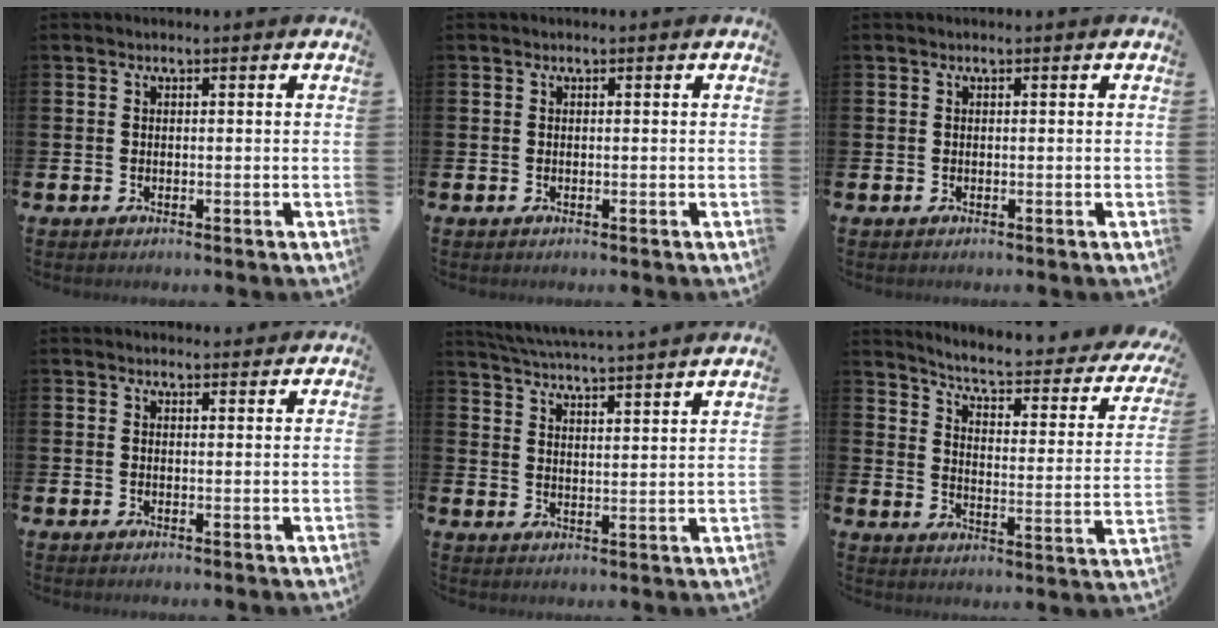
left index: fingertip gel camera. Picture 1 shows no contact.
{"total": 0.0}
{"total": 0.0}
{"total": 1.3, "force": [1.2, 0.3, 0.1], "torque": [0.005, -0.003, 0.020]}
{"total": 5.4, "force": [5.3, -0.6, 0.8], "torque": [-0.037, -0.039, 0.092]}
{"total": 5.5, "force": [4.5, 1.1, 2.9], "torque": [-0.072, -0.035, 0.065]}